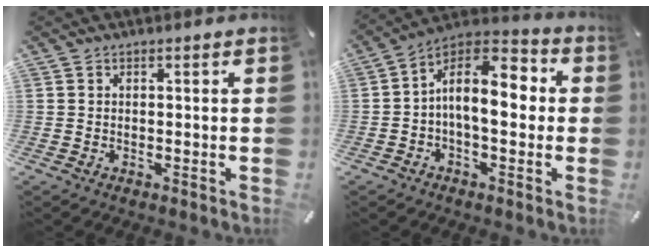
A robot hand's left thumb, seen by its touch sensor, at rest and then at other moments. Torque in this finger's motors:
{"motor_torque": [0.43, 1.14, 0.80, -0.39, 0.22]}